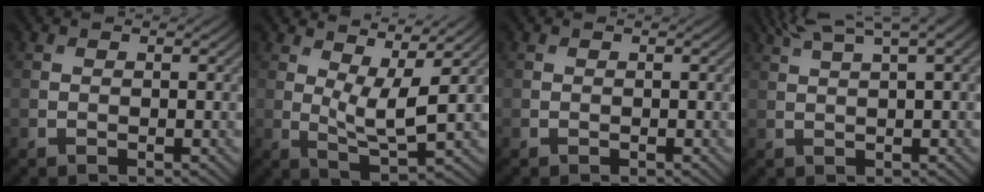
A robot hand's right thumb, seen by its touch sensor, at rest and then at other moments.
{"total": 5.9, "force": [2.8, 1.7, 4.9], "torque": [-0.098, -0.005, 0.053]}
{"total": 0.0}
{"total": 6.0, "force": [3.4, 1.1, 4.8], "torque": [-0.085, 0.023, 0.060]}